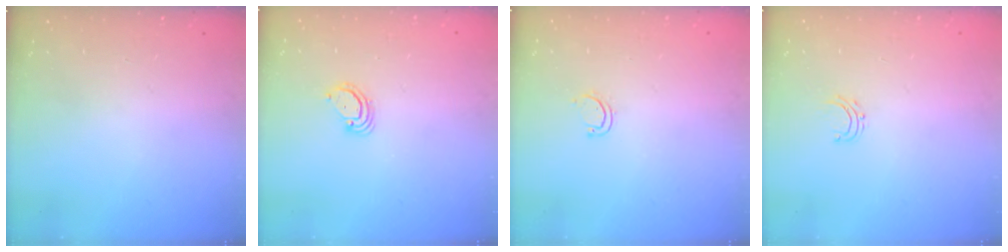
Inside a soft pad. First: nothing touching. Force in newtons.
{"total": 2.9, "press": 2.9, "slide": 0.3}
{"total": 4.6, "press": 4.4, "slide": 1.2}
{"total": 3.7, "press": 3.7, "slide": 0.3}